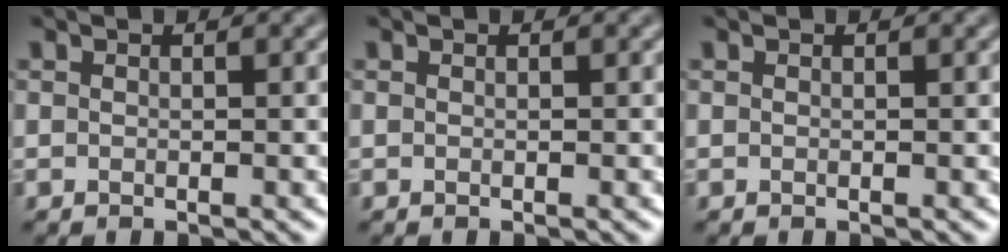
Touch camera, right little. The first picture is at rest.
{"total": 0.0}
{"total": 0.0}